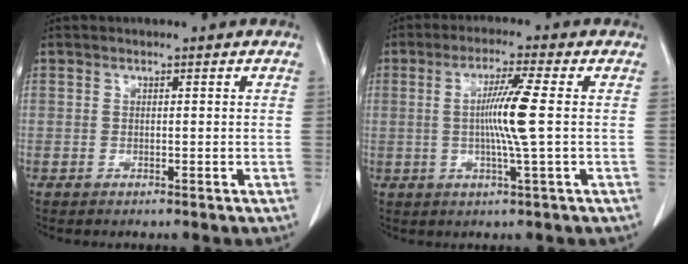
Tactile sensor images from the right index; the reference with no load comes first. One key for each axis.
{"total": 5.7, "fx": -0.3, "fy": -0.9, "fz": 5.6, "tx": -0.105, "ty": -0.001, "tz": -0.006}